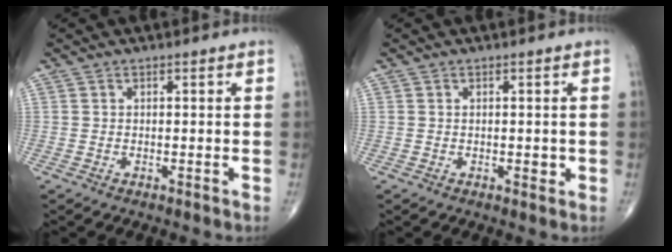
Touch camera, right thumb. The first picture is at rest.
{"total": 1.4, "force": [-0.1, 0.7, 1.1], "torque": [-0.011, -0.002, -0.002]}